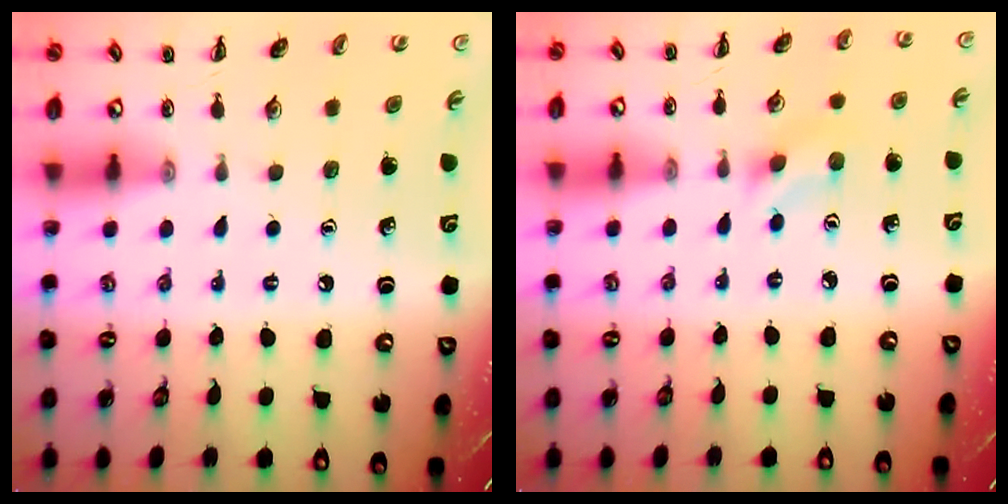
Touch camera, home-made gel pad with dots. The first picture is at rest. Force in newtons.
{"total": 2.6, "press": 2.4, "slide": 1.0}